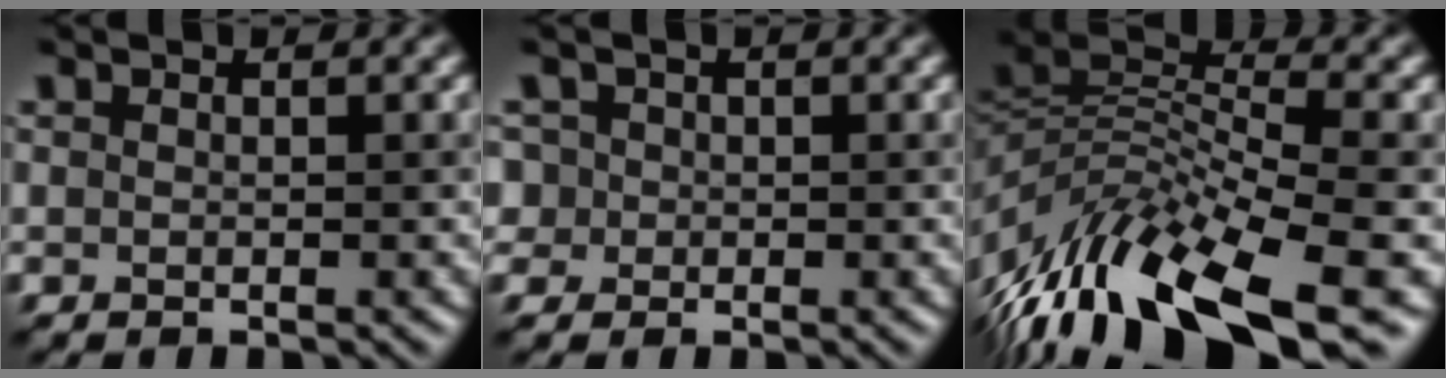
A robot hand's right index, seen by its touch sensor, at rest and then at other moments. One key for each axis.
{"total": 3.4, "fx": 1.0, "fy": 3.1, "fz": 1.2, "tx": -0.019, "ty": 0.023, "tz": 0.004}
{"total": 12.0, "fx": -5.6, "fy": 4.6, "fz": 9.5, "tx": -0.177, "ty": 0.005, "tz": -0.098}